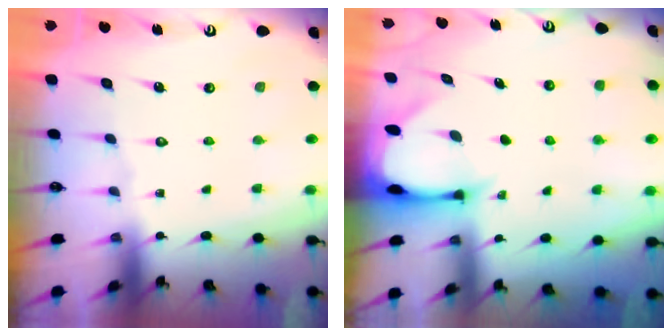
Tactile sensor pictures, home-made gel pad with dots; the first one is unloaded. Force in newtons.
{"total": 4.1, "press": 4.0, "slide": 0.4}